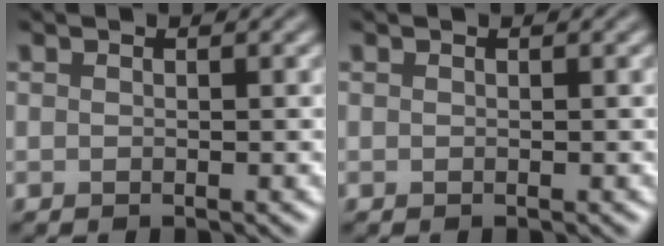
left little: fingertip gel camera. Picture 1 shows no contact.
{"total": 0.0}